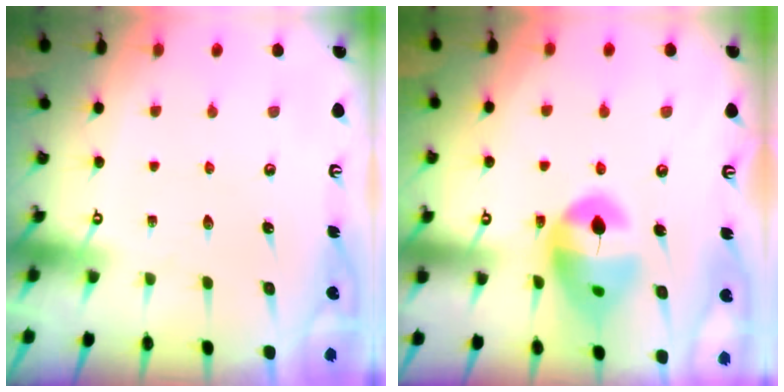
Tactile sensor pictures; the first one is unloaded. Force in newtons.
{"total": 14.9, "press": 14.8, "slide": 1.7}